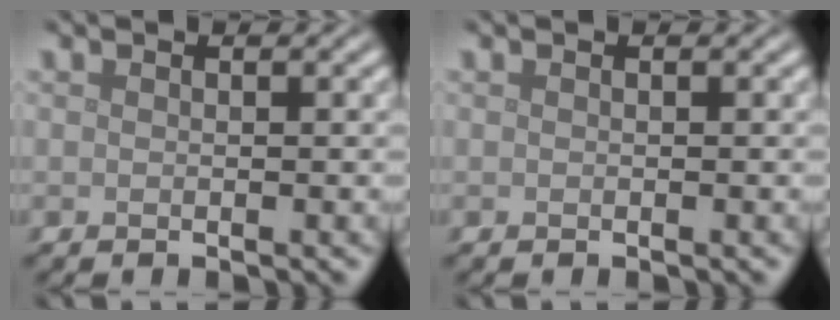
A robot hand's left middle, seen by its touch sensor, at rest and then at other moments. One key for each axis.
{"total": 0.0}